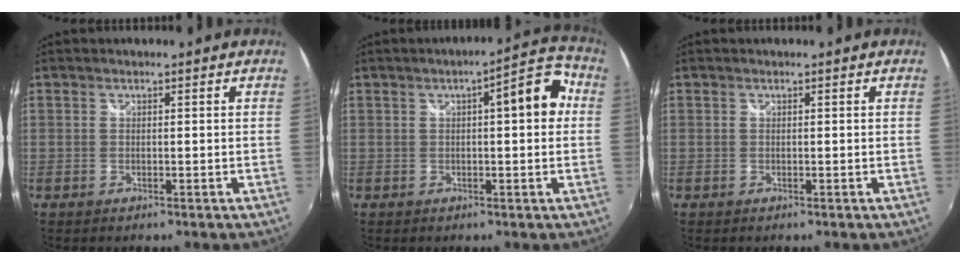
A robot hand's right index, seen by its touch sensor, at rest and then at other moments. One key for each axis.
{"total": 7.9, "fx": 1.3, "fy": 2.0, "fz": 7.6, "tx": -0.097, "ty": 0.028, "tz": 0.023}
{"total": 0.0}